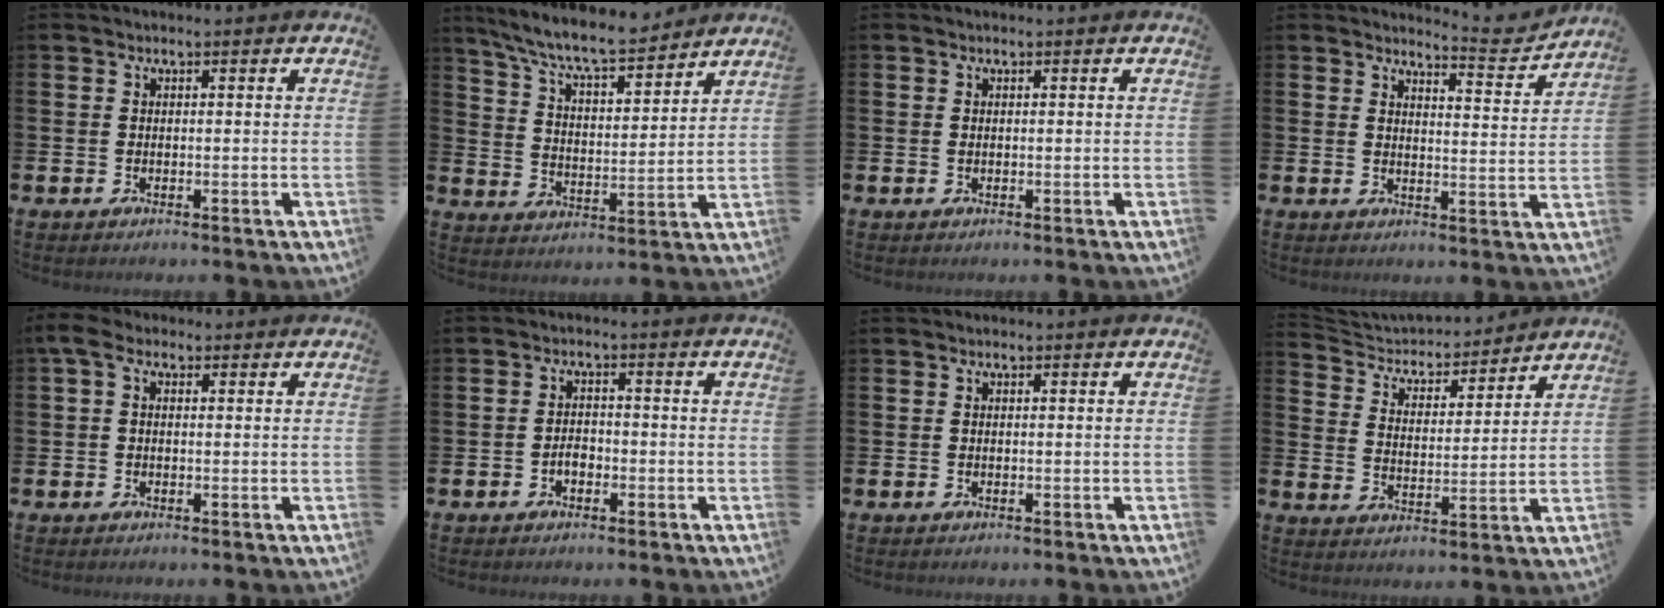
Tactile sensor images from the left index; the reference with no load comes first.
{"total": 8.9, "force": [8.2, 1.2, 3.0], "torque": [-0.096, -0.049, 0.147]}
{"total": 0.0}
{"total": 4.3, "force": [4.2, 0.1, 0.6], "torque": [-0.006, -0.036, 0.068]}
{"total": 3.0, "force": [0.5, 2.0, 2.2], "torque": [-0.045, 0.011, 0.008]}
{"total": 2.1, "force": [-0.9, 1.3, 1.3], "torque": [-0.016, 0.000, -0.021]}
{"total": 0.0}
{"total": 4.4, "force": [4.0, 1.7, 0.3], "torque": [-0.040, -0.034, 0.063]}